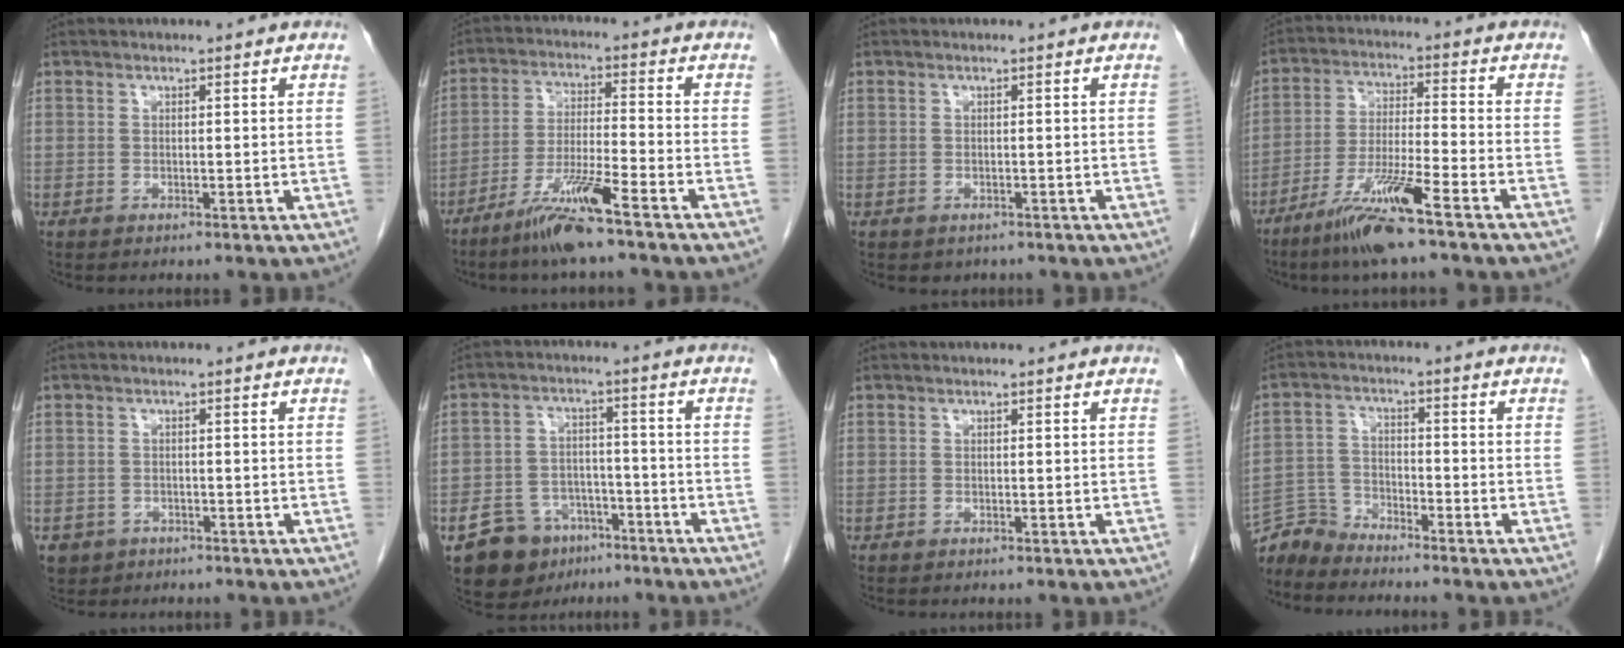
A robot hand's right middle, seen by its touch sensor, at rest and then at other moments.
{"total": 9.2, "force": [-6.3, -0.6, 6.7], "torque": [-0.128, -0.023, -0.122]}
{"total": 1.1, "force": [-0.8, 0.8, 0.2], "torque": [-0.008, -0.001, -0.006]}
{"total": 11.0, "force": [-7.2, -0.4, 8.2], "torque": [-0.163, -0.028, -0.137]}
{"total": 3.6, "force": [-2.1, 2.9, 0.5], "torque": [-0.008, 0.004, -0.033]}
{"total": 9.4, "force": [-5.8, 6.7, 3.3], "torque": [-0.062, 0.012, -0.088]}
{"total": 0.0}
{"total": 5.2, "force": [-5.1, 0.3, -0.8], "torque": [0.011, -0.001, -0.101]}